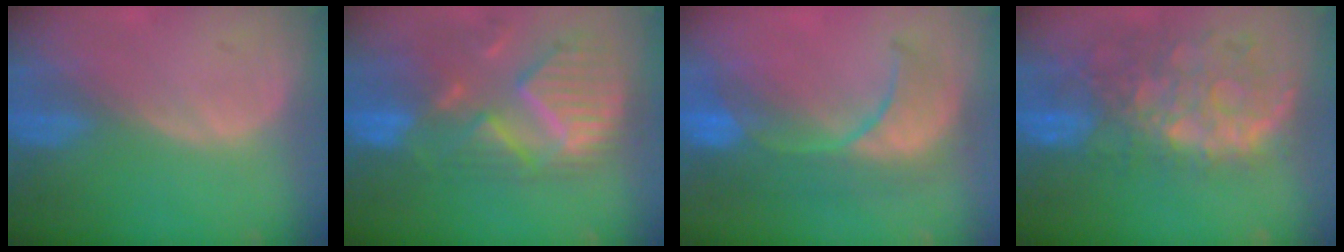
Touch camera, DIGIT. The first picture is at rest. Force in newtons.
{"total": 11.8, "press": 10.4, "slide": 5.5}
{"total": 10.1, "press": 9.1, "slide": 4.4}
{"total": 11.4, "press": 9.9, "slide": 5.7}